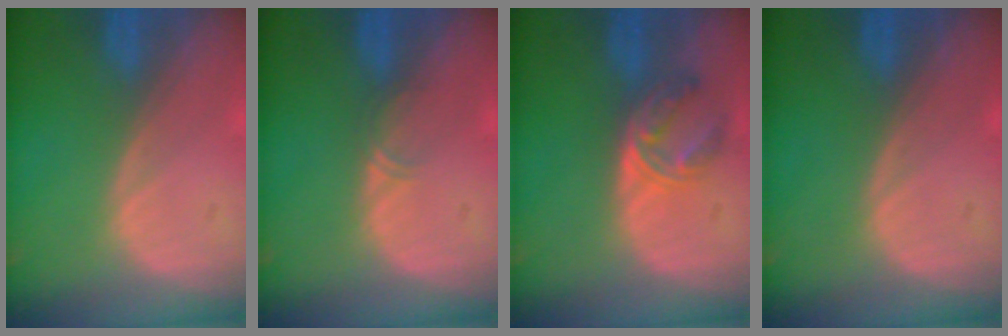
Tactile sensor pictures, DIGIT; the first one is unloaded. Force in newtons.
{"total": 1.1, "press": 1.0, "slide": 0.6}
{"total": 5.7, "press": 4.7, "slide": 3.3}
{"total": 0.0}